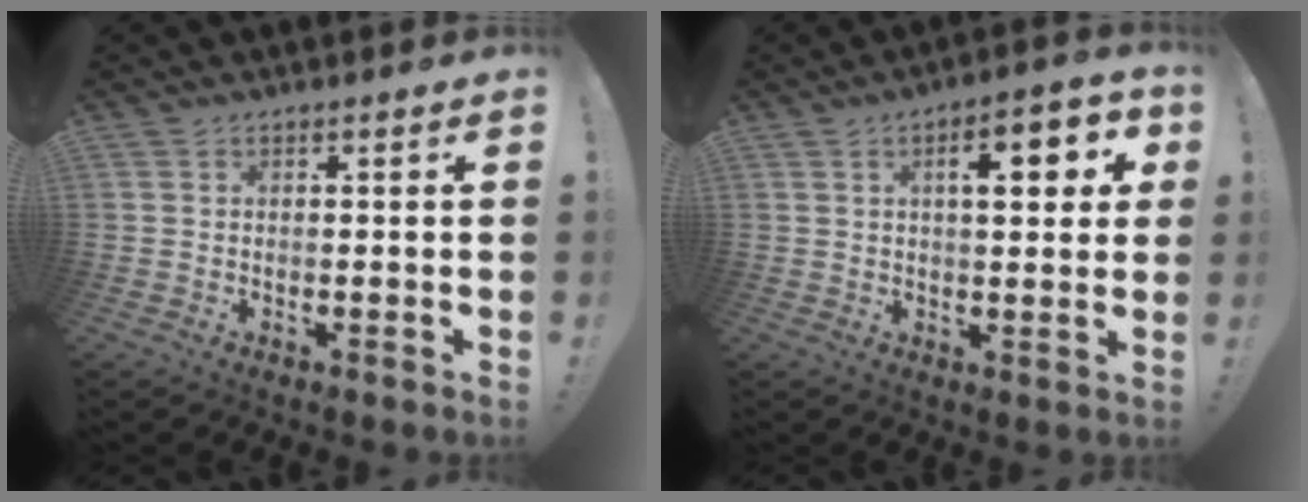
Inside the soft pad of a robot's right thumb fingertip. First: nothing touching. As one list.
[{"total": 9.3, "force": [2.9, 3.1, 8.3], "torque": [-0.105, -0.006, 0.038]}]